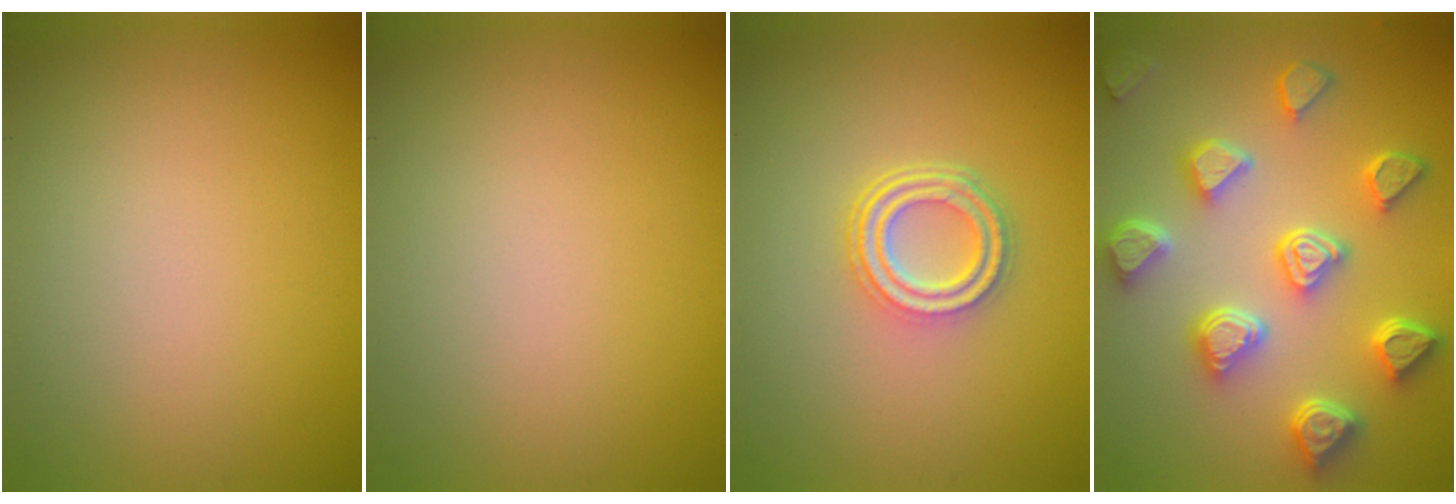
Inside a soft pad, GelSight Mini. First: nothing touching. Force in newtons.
{"total": 0.0}
{"total": 3.8, "press": 2.9, "slide": 2.6}
{"total": 7.4, "press": 5.9, "slide": 4.4}